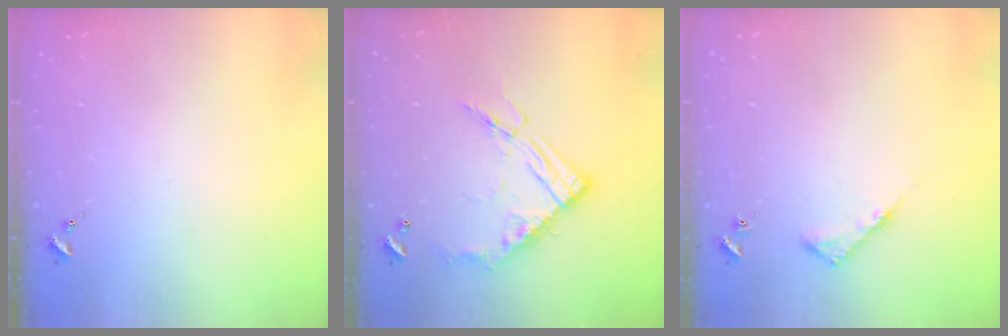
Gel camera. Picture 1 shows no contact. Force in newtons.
{"total": 16.0, "press": 15.9, "slide": 1.5}
{"total": 4.3, "press": 4.3, "slide": 0.4}